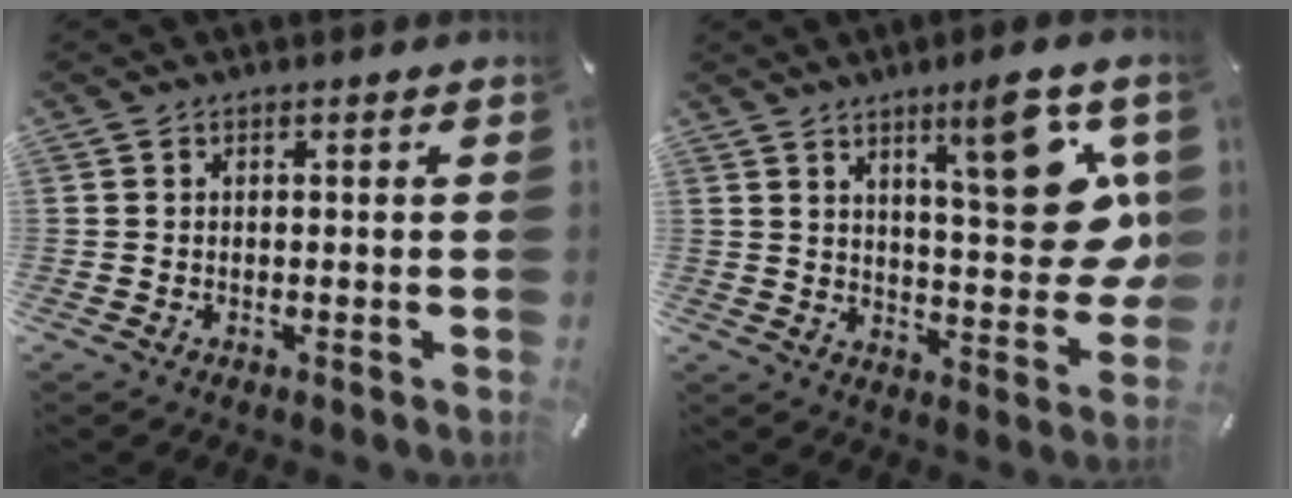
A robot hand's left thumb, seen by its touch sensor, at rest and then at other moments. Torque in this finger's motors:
{"motor_torque": [2.44, 2.57, 1.18, -1.22, 0.13]}